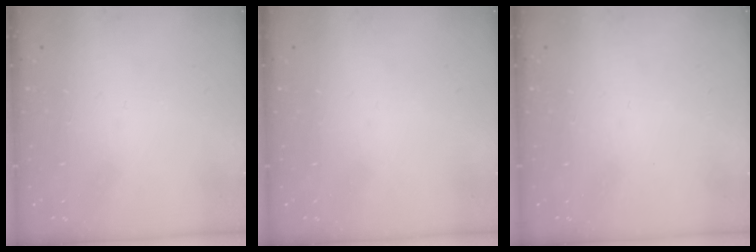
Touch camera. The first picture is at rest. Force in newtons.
{"total": 0.0}
{"total": 0.0}